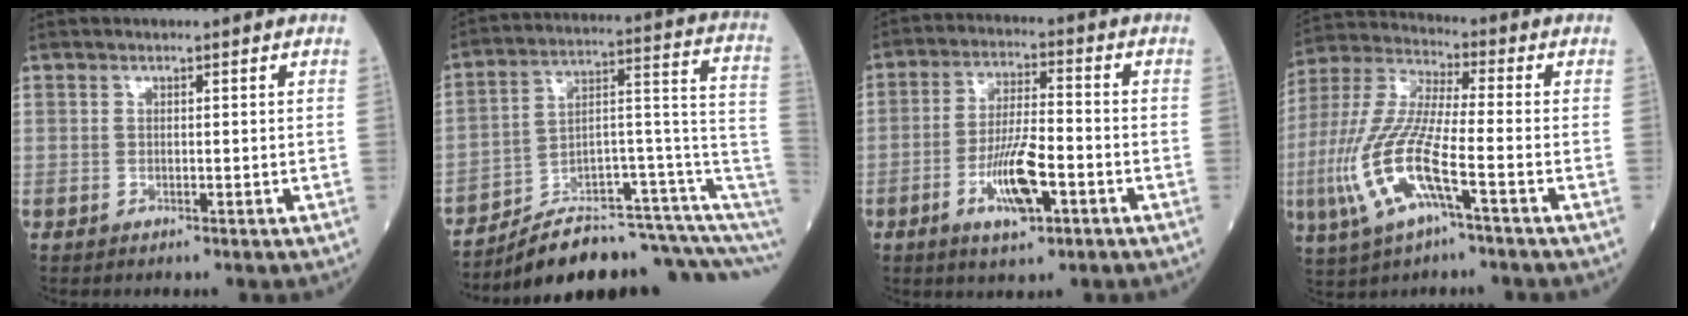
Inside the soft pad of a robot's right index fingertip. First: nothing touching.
{"total": 16.5, "force": [-12.0, 2.3, 11.1], "torque": [-0.113, 0.081, -0.181]}
{"total": 9.0, "force": [-3.5, 2.1, 8.0], "torque": [-0.156, -0.001, -0.061]}
{"total": 13.8, "force": [-4.7, 2.4, 12.7], "torque": [-0.289, -0.008, -0.092]}